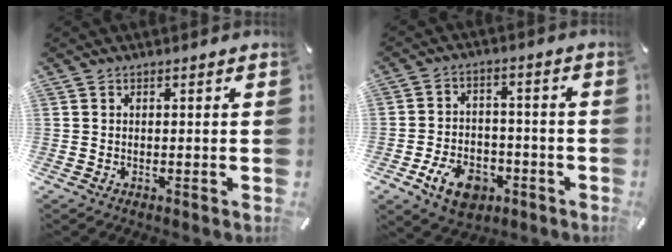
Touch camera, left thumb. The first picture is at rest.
{"total": 9.9, "force": [-4.8, 6.7, 5.5], "torque": [-0.104, 0.026, -0.086]}